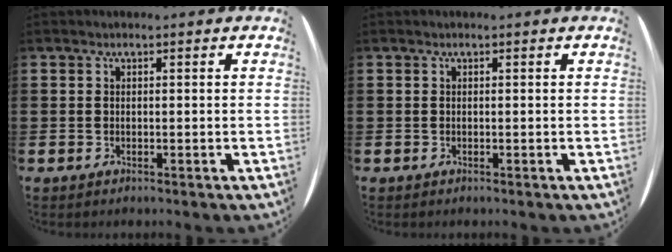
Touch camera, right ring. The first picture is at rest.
{"total": 0.0}